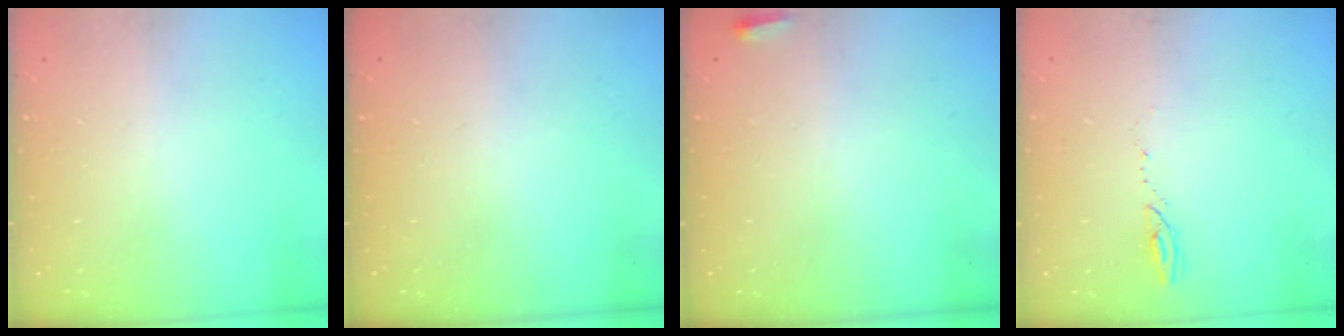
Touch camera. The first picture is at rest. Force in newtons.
{"total": 0.0}
{"total": 2.7, "press": 2.6, "slide": 0.9}
{"total": 2.6, "press": 2.6, "slide": 0.3}